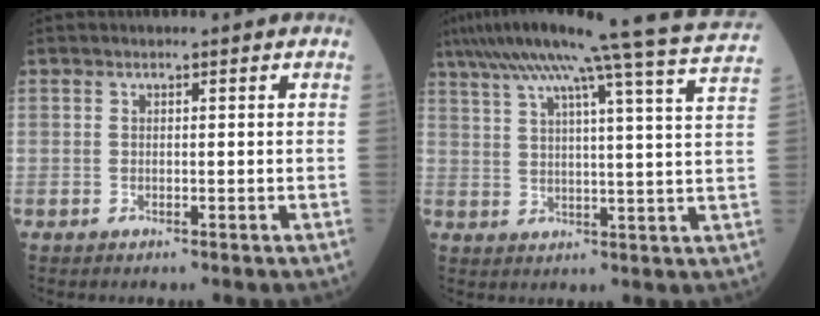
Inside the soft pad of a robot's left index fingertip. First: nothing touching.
{"total": 22.7, "force": [19.0, -2.4, 12.1], "torque": [-0.210, -0.024, 0.245]}